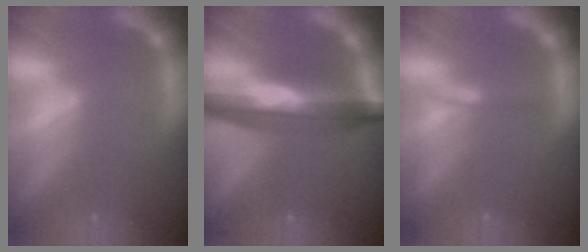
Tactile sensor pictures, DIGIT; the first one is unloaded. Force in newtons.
{"total": 9.0}
{"total": 0.9}